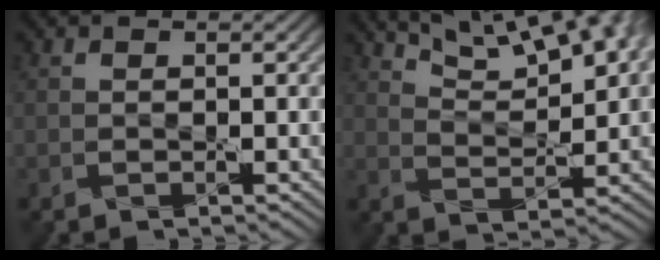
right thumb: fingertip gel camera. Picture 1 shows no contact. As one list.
[{"total": 10.7, "force": [7.3, 3.2, 7.0], "torque": [-0.124, 0.009, 0.111]}]